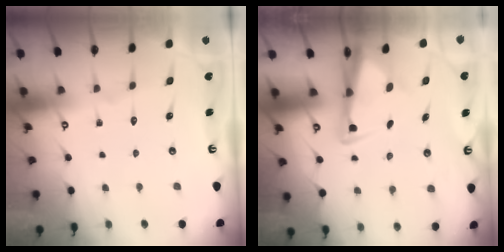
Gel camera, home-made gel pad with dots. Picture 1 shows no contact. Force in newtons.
{"total": 3.3, "press": 3.2, "slide": 1.0}